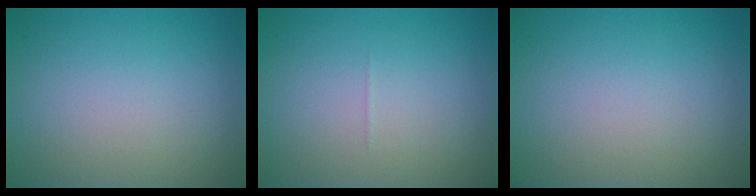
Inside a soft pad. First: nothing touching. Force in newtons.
{"total": 0.0}
{"total": 0.0}